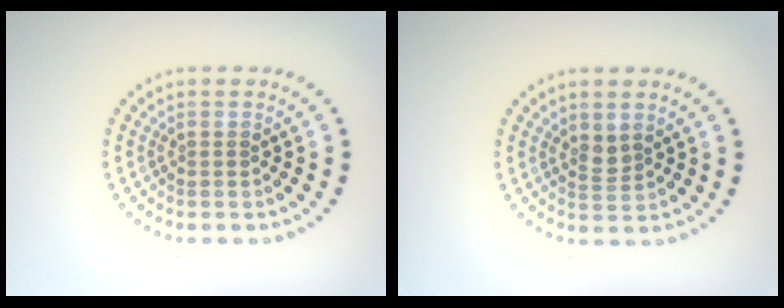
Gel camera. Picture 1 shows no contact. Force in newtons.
{"total": 1.5, "press": 1.1, "slide": 0.9}